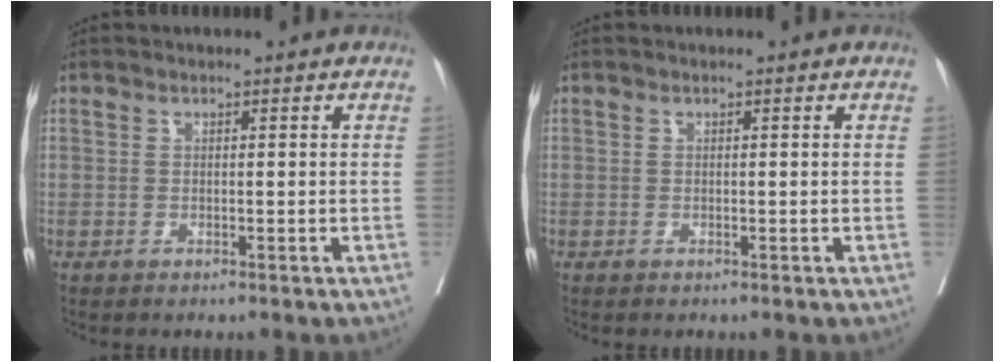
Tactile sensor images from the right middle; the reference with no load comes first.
{"total": 0.0}